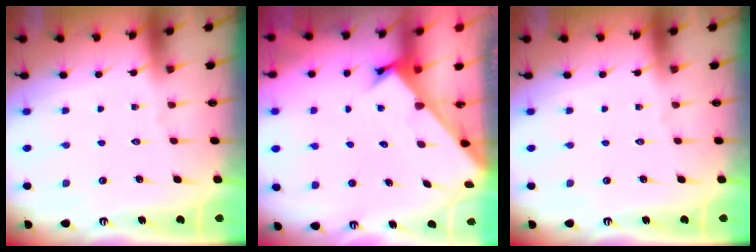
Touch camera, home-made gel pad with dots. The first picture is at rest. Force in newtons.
{"total": 2.3, "press": 2.3, "slide": 0.2}
{"total": 0.0}